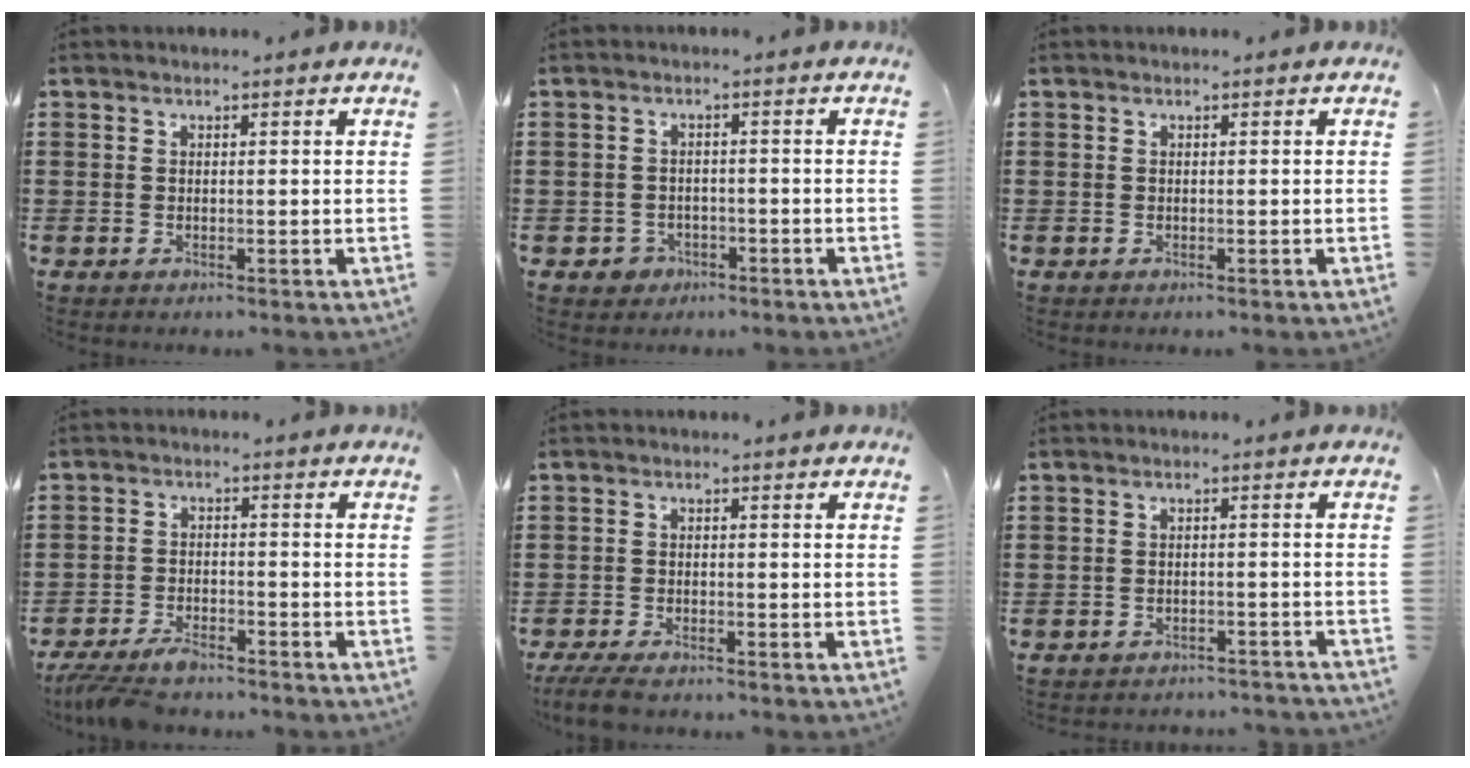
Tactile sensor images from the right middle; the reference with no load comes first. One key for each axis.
{"total": 1.9, "fx": -1.3, "fy": 1.3, "fz": 0.3, "tx": -0.012, "ty": -0.001, "tz": -0.030}
{"total": 0.0}
{"total": 4.3, "fx": -3.9, "fy": 0.9, "fz": 1.5, "tx": -0.046, "ty": -0.003, "tz": -0.085}
{"total": 3.0, "fx": -2.6, "fy": 0.5, "fz": 1.4, "tx": -0.045, "ty": -0.007, "tz": -0.058}
{"total": 2.1, "fx": -2.1, "fy": 0.1, "fz": 0.1, "tx": -0.008, "ty": 0.000, "tz": -0.045}